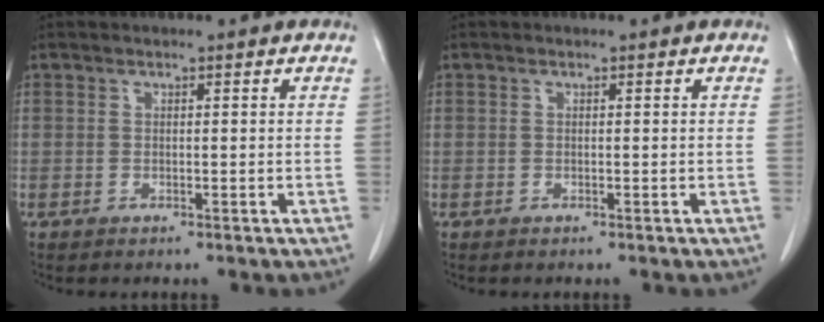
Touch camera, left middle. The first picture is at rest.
{"total": 0.0}